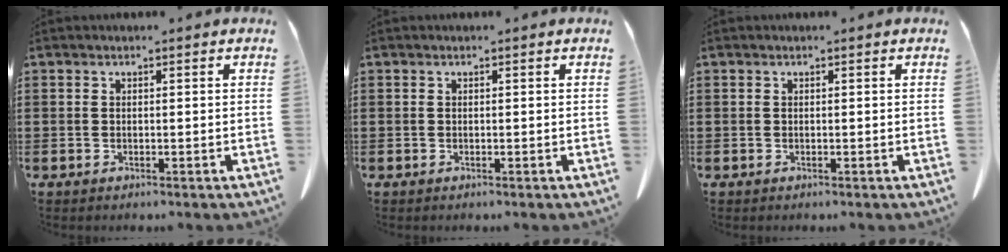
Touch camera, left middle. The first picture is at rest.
{"total": 0.0}
{"total": 0.0}